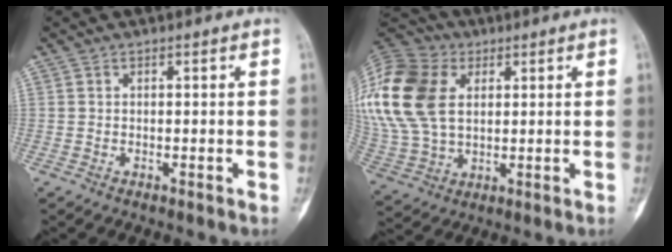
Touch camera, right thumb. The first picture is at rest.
{"total": 27.2, "force": [7.4, 19.4, 17.7], "torque": [-0.430, 0.037, 0.150]}